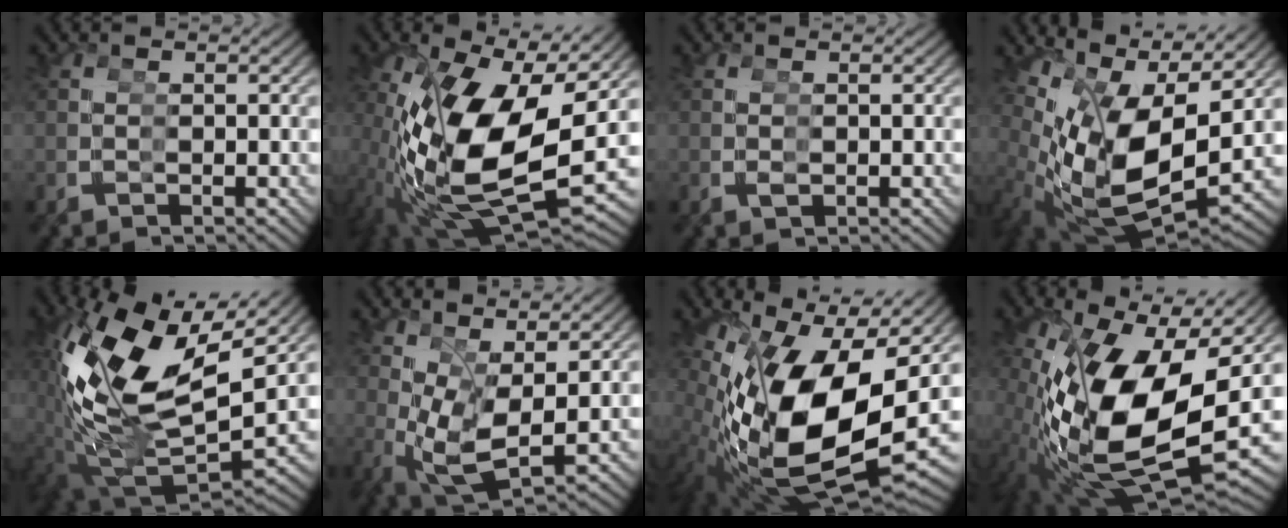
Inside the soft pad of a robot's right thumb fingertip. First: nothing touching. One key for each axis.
{"total": 17.6, "fx": -2.7, "fy": 10.2, "fz": 14.1, "tx": -0.294, "ty": -0.060, "tz": -0.008}
{"total": 0.6, "fx": 0.0, "fy": 0.4, "fz": 0.4, "tx": -0.009, "ty": -0.003, "tz": 0.004}
{"total": 13.1, "fx": 0.9, "fy": 8.4, "fz": 10.1, "tx": -0.231, "ty": -0.054, "tz": 0.042}
{"total": 16.7, "fx": 0.0, "fy": 10.8, "fz": 12.8, "tx": -0.275, "ty": -0.052, "tz": 0.020}
{"total": 7.9, "fx": -0.4, "fy": 5.3, "fz": 5.8, "tx": -0.133, "ty": -0.048, "tz": 0.018}
{"total": 20.8, "fx": -0.4, "fy": 13.1, "fz": 16.2, "tx": -0.340, "ty": -0.065, "tz": 0.030}
{"total": 19.8, "fx": -2.2, "fy": 12.0, "fz": 15.6, "tx": -0.324, "ty": -0.066, "tz": 0.003}